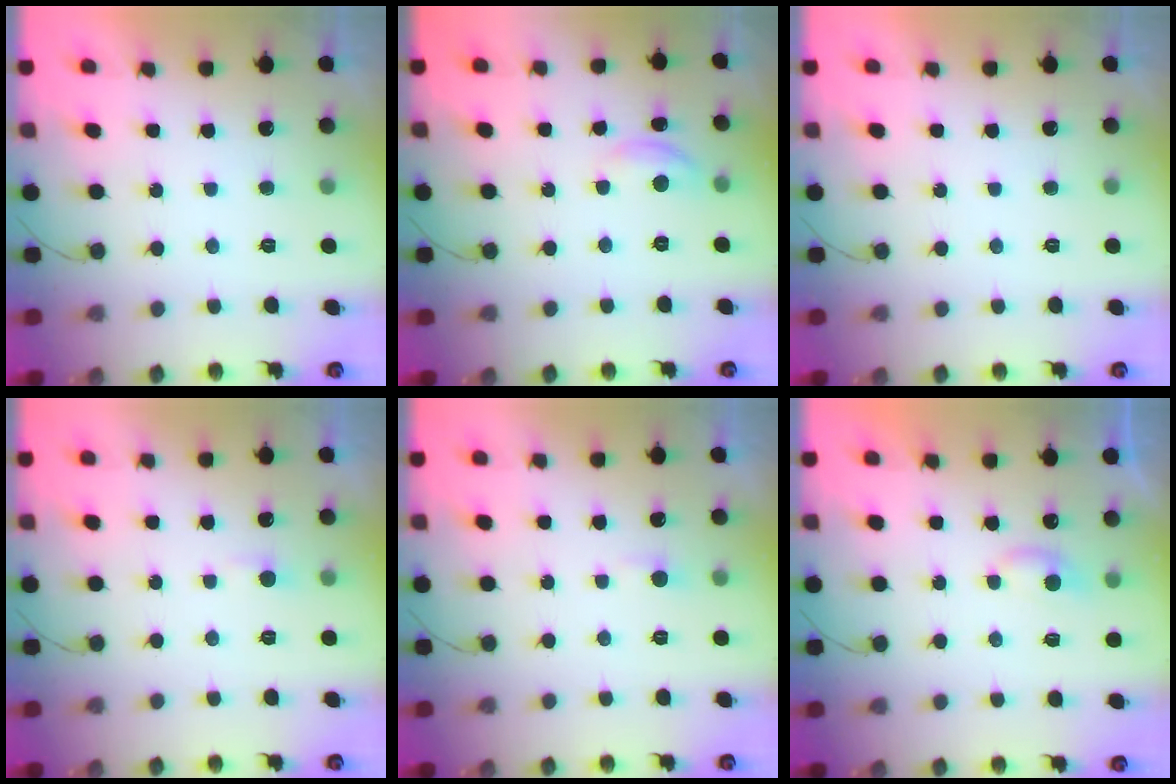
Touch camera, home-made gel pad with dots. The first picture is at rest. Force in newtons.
{"total": 4.5, "press": 4.5, "slide": 0.3}
{"total": 0.0}
{"total": 2.6, "press": 2.6, "slide": 0.2}
{"total": 2.6, "press": 2.6, "slide": 0.2}
{"total": 3.9, "press": 3.8, "slide": 0.5}